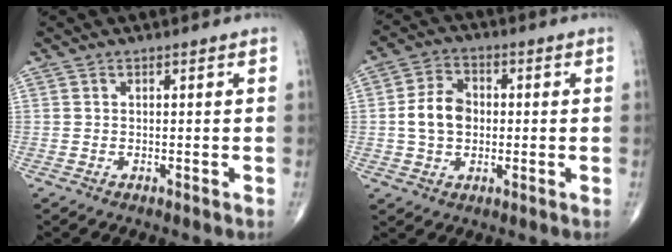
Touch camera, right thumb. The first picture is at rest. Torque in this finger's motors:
{"motor_torque": [-0.47, 0.37, 0.35, -0.41, 0.05]}